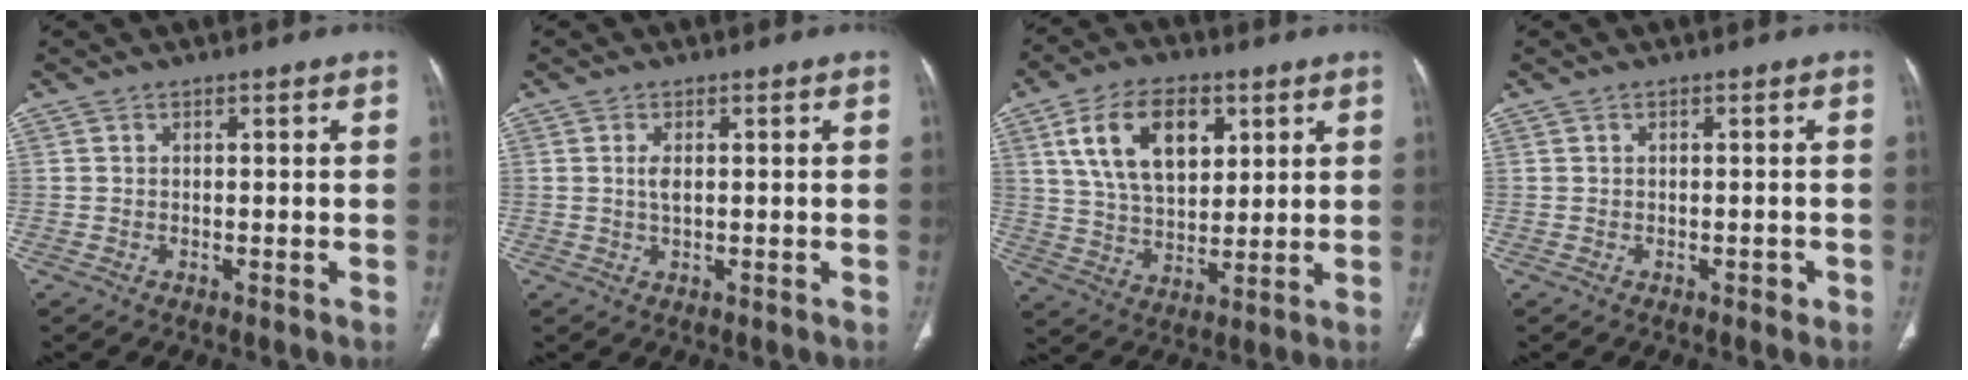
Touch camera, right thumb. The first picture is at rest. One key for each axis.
{"total": 1.8, "fx": 0.4, "fy": 0.8, "fz": 1.6, "tx": -0.036, "ty": -0.002, "tz": 0.010}
{"total": 15.1, "fx": 5.8, "fy": 9.1, "fz": 10.6, "tx": -0.158, "ty": -0.016, "tz": 0.111}
{"total": 1.0, "fx": -0.4, "fy": 0.7, "fz": 0.6, "tx": -0.005, "ty": 0.001, "tz": -0.004}